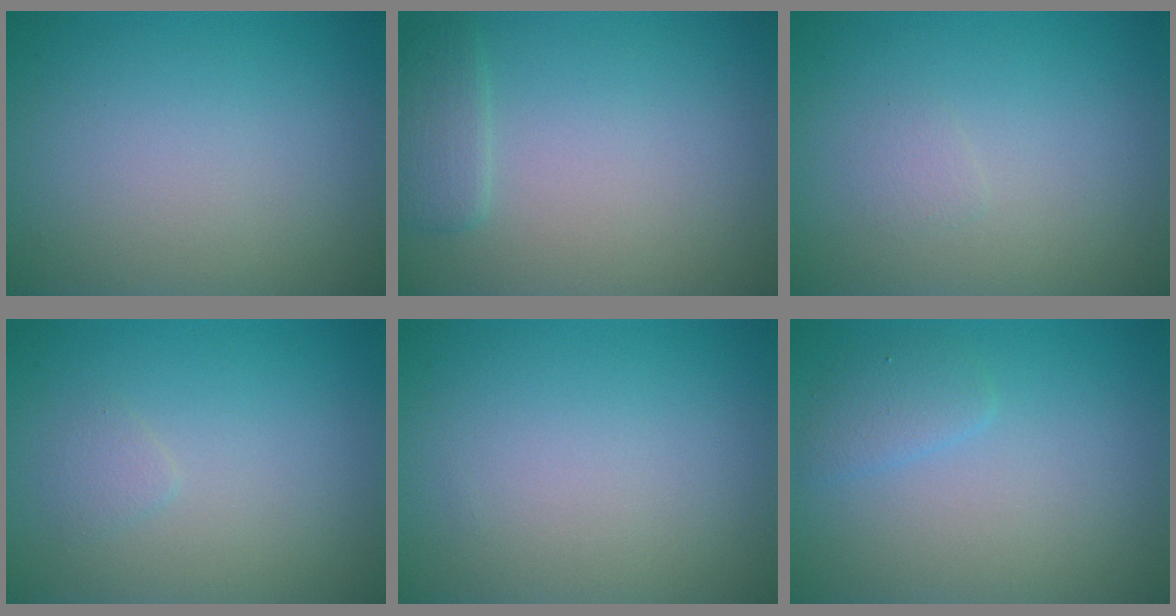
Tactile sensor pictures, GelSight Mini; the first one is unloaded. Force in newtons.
{"total": 1.8, "press": 1.8, "slide": 0.1}
{"total": 0.7, "press": 0.7, "slide": 0.0}
{"total": 0.8, "press": 0.8, "slide": 0.0}
{"total": 0.0}
{"total": 1.4, "press": 1.4, "slide": 0.1}